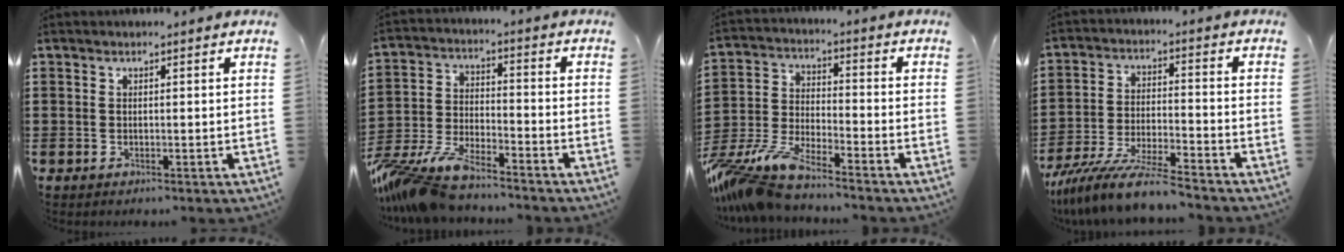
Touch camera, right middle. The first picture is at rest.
{"total": 9.4, "force": [-8.8, 1.4, 3.2], "torque": [-0.081, 0.006, -0.177]}
{"total": 9.4, "force": [-8.6, 0.8, 3.5], "torque": [-0.097, -0.008, -0.180]}
{"total": 9.4, "force": [-8.4, 0.2, 4.1], "torque": [-0.084, 0.001, -0.165]}